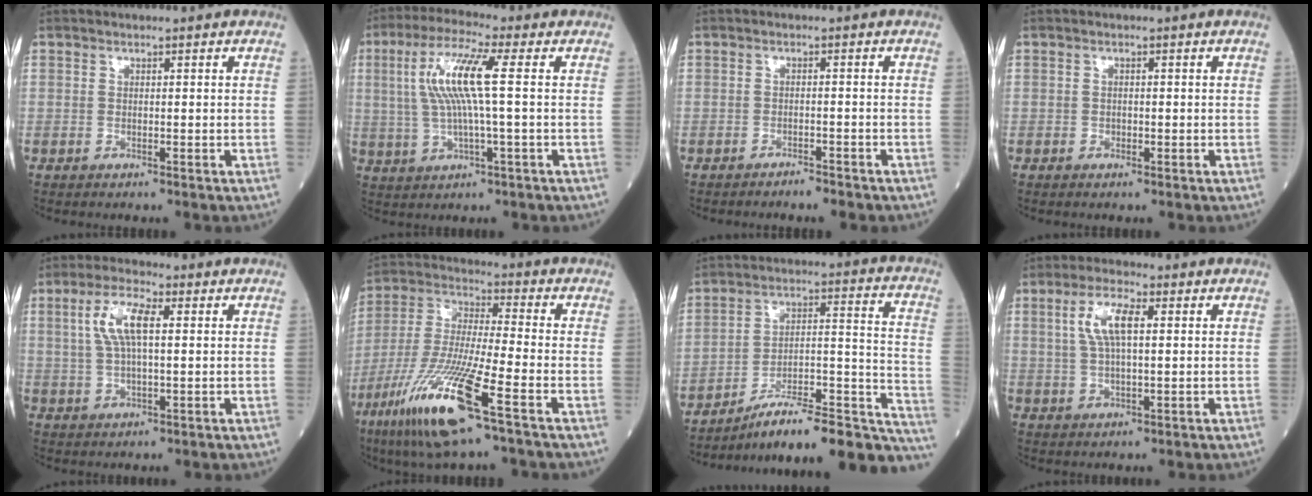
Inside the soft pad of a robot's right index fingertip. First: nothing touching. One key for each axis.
{"total": 9.7, "fx": 1.5, "fy": 0.2, "fz": 9.6, "tx": -0.206, "ty": 0.014, "tz": 0.030}
{"total": 2.2, "fx": -2.1, "fy": 0.2, "fz": 0.8, "tx": -0.015, "ty": -0.001, "tz": -0.027}
{"total": 0.6, "fx": -0.2, "fy": 0.5, "fz": 0.2, "tx": 0.001, "ty": 0.003, "tz": -0.003}
{"total": 7.1, "fx": 1.8, "fy": 1.9, "fz": 6.6, "tx": -0.144, "ty": 0.012, "tz": 0.038}
{"total": 16.3, "fx": -8.4, "fy": 0.7, "fz": 13.9, "tx": -0.302, "ty": -0.039, "tz": -0.163}
{"total": 23.2, "fx": -19.0, "fy": 4.0, "fz": 12.8, "tx": -0.103, "ty": 0.038, "tz": -0.279}
{"total": 6.5, "fx": 1.8, "fy": 1.8, "fz": 6.0, "tx": -0.130, "ty": 0.011, "tz": 0.039}